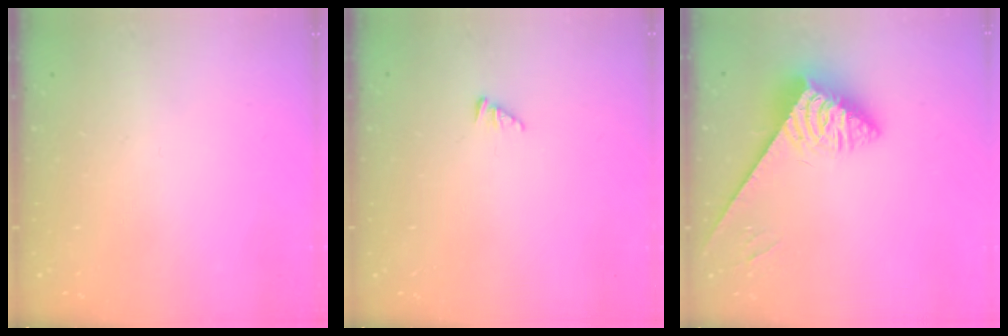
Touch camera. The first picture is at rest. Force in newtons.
{"total": 1.7, "press": 1.7, "slide": 0.3}
{"total": 3.8, "press": 3.7, "slide": 0.6}